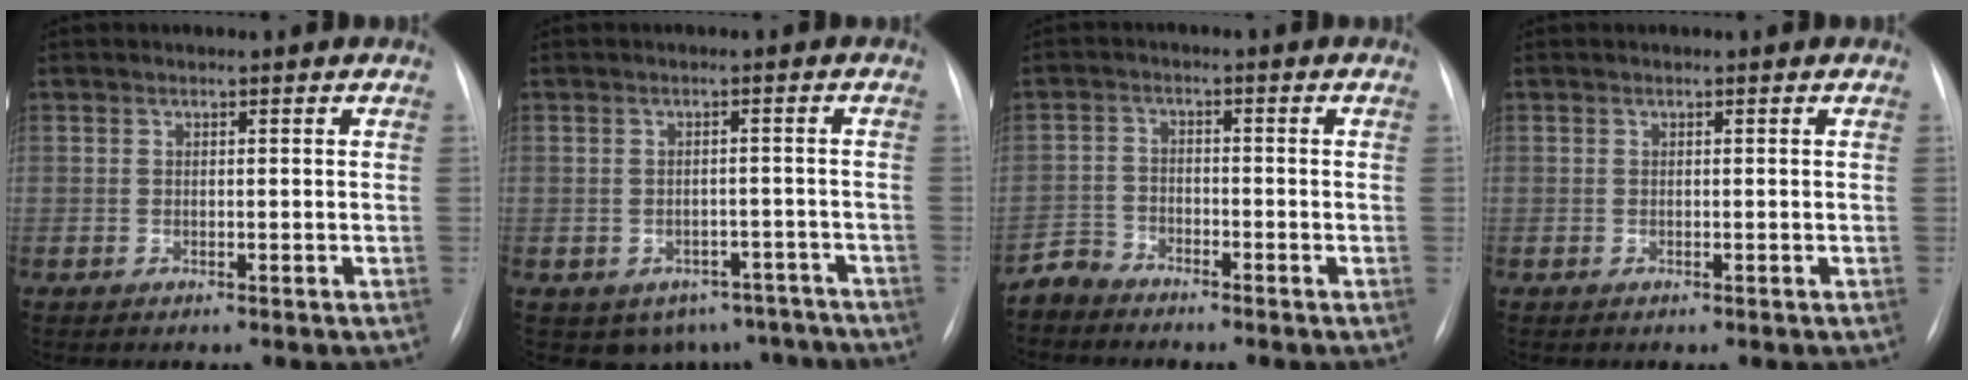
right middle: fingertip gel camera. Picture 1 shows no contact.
{"total": 8.5, "force": [-6.3, 5.5, 1.5], "torque": [-0.006, 0.015, -0.069]}
{"total": 3.1, "force": [-2.9, 0.8, -0.7], "torque": [0.016, -0.007, -0.060]}
{"total": 0.0}